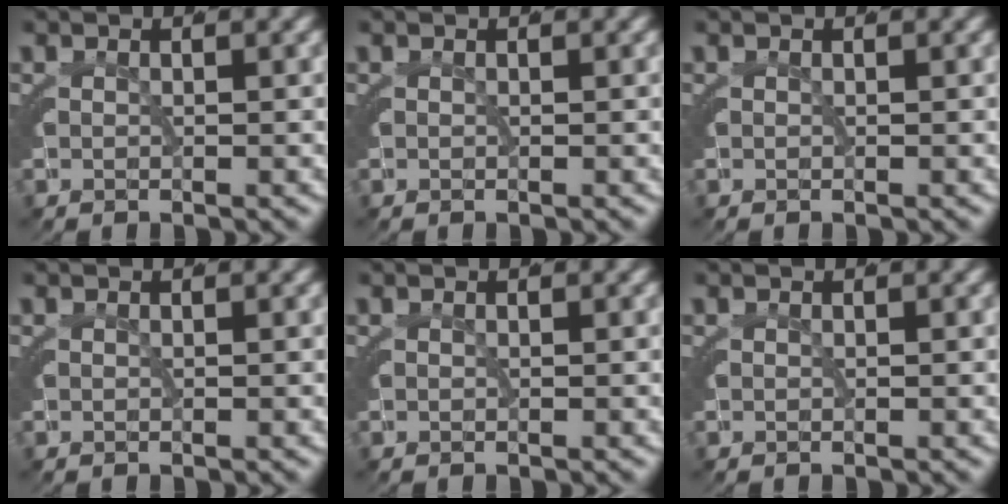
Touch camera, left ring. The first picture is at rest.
{"total": 0.0}
{"total": 0.0}
{"total": 0.0}
{"total": 0.0}
{"total": 0.0}